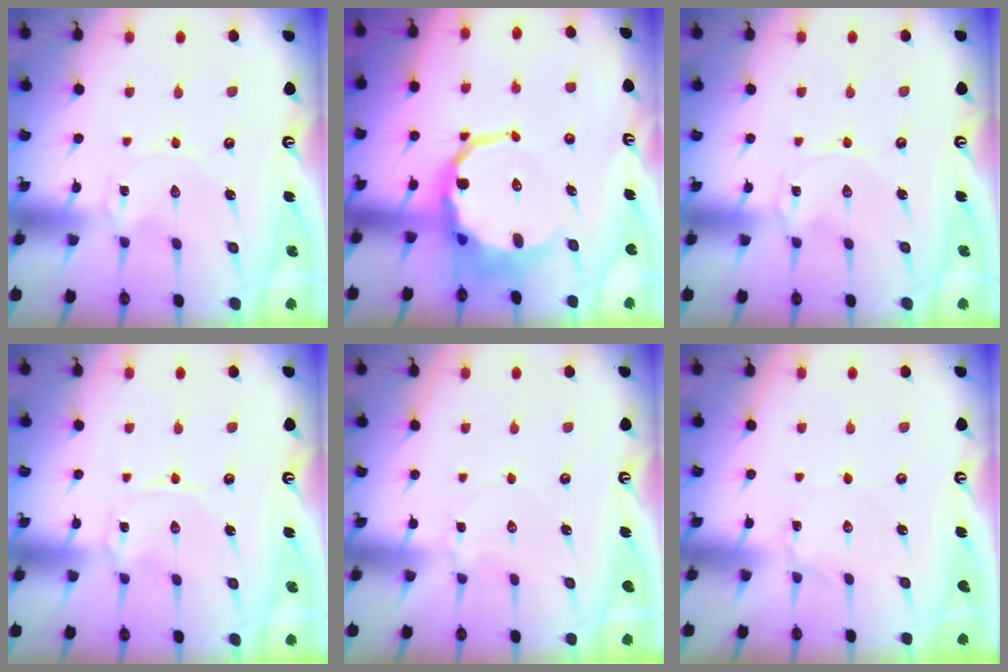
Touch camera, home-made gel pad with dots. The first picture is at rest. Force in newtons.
{"total": 9.3, "press": 9.0, "slide": 2.3}
{"total": 0.0}
{"total": 0.0}
{"total": 3.3, "press": 3.3, "slide": 0.3}
{"total": 1.0, "press": 1.0, "slide": 0.1}